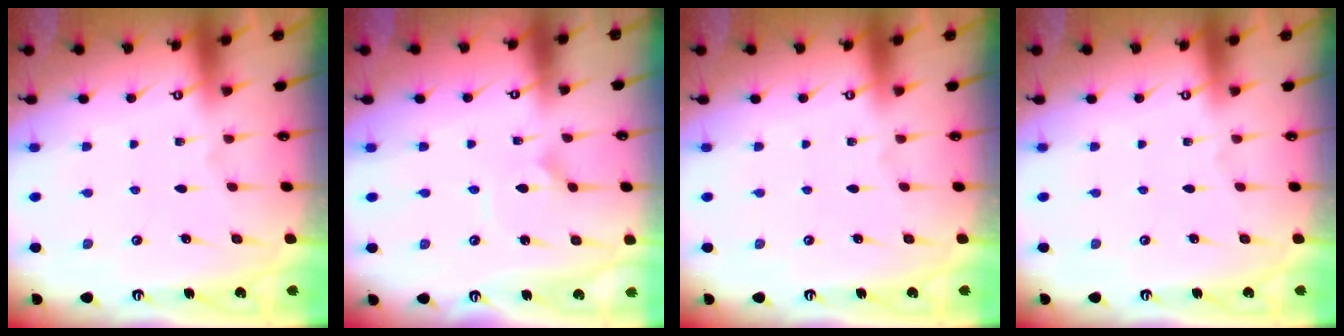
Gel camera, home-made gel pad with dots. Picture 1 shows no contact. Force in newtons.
{"total": 2.7, "press": 2.7, "slide": 0.1}
{"total": 0.0}
{"total": 0.0}